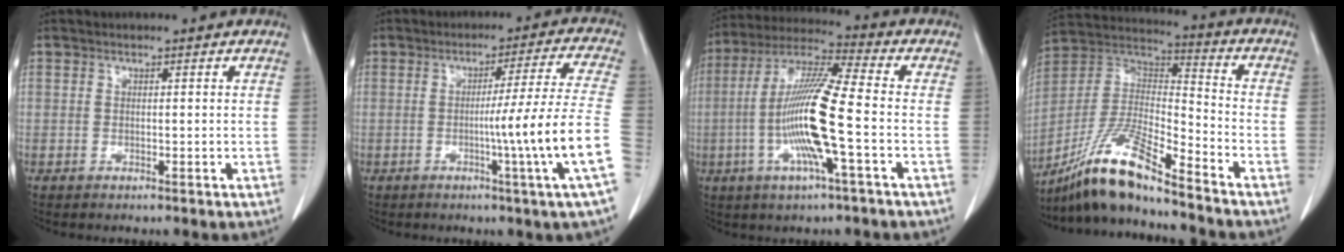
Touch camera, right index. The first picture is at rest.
{"total": 12.8, "force": [-3.4, -3.2, 12.0], "torque": [-0.164, -0.018, -0.053]}
{"total": 14.3, "force": [-2.9, 0.3, 14.0], "torque": [-0.278, -0.001, -0.063]}
{"total": 14.8, "force": [-12.2, 0.6, 8.5], "torque": [-0.171, -0.001, -0.227]}